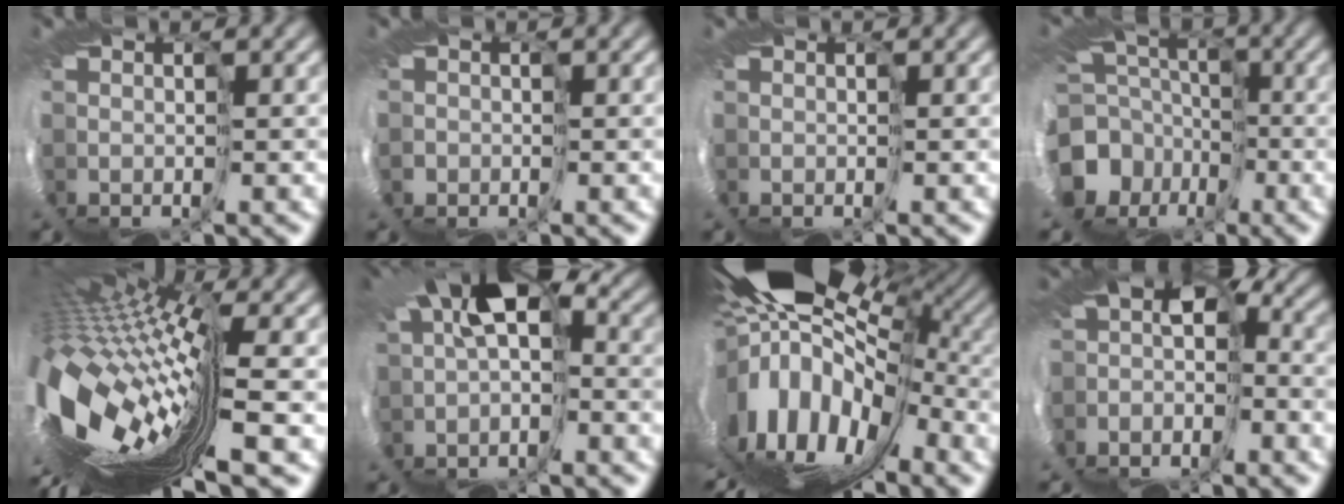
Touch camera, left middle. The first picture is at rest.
{"total": 1.4, "force": [-0.5, 0.9, -0.9], "torque": [0.021, -0.005, -0.006]}
{"total": 0.0}
{"total": 11.6, "force": [-5.1, 9.8, 3.8], "torque": [-0.117, -0.041, -0.088]}
{"total": 12.7, "force": [-2.6, 3.3, 11.9], "torque": [-0.242, -0.031, -0.041]}
{"total": 6.2, "force": [-0.3, 2.5, 5.6], "torque": [-0.080, -0.007, 0.000]}
{"total": 13.8, "force": [0.0, 8.5, 10.9], "torque": [-0.153, -0.003, 0.003]}
{"total": 4.7, "force": [-3.7, 2.1, 2.0], "torque": [-0.041, -0.023, -0.032]}